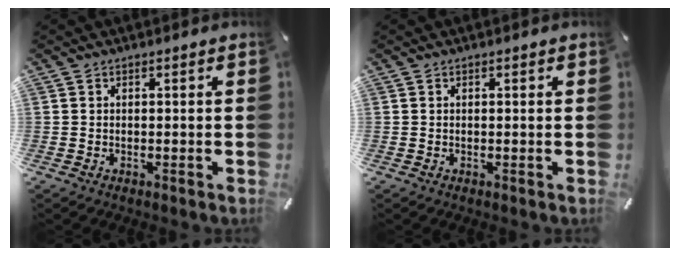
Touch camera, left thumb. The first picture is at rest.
{"total": 0.0}